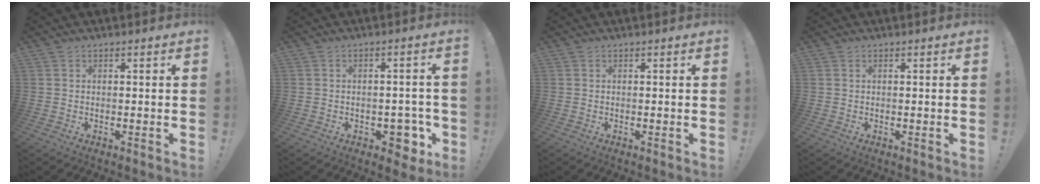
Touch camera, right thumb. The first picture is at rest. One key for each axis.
{"total": 7.2, "fx": -2.8, "fy": 5.4, "fz": 3.8, "tx": -0.028, "ty": 0.018, "tz": -0.041}
{"total": 0.0}
{"total": 0.0}